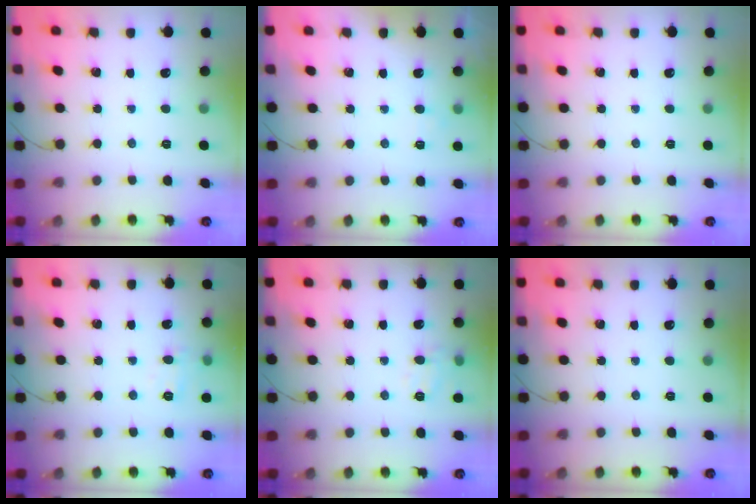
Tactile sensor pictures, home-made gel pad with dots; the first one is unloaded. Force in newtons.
{"total": 3.1, "press": 2.9, "slide": 1.0}
{"total": 0.0}
{"total": 7.0, "press": 6.7, "slide": 1.9}
{"total": 8.7, "press": 8.5, "slide": 1.4}
{"total": 0.0}